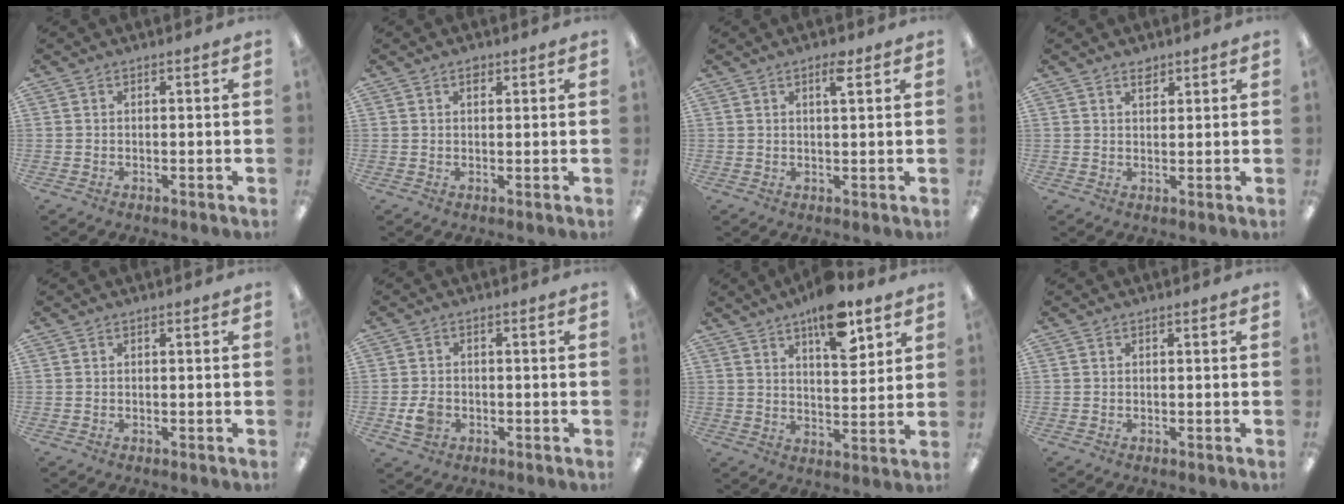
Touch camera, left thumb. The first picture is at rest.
{"total": 1.5, "force": [1.0, 0.7, 0.8], "torque": [-0.010, -0.002, 0.016]}
{"total": 3.5, "force": [2.1, 0.7, 2.7], "torque": [-0.045, -0.004, 0.033]}
{"total": 2.5, "force": [2.0, 1.1, 1.0], "torque": [-0.007, -0.007, 0.034]}
{"total": 0.0}
{"total": 4.0, "force": [-1.2, 3.1, 2.1], "torque": [-0.032, 0.000, -0.022]}
{"total": 12.2, "force": [8.3, 4.6, 7.8], "torque": [-0.106, -0.045, 0.138]}
{"total": 0.0}